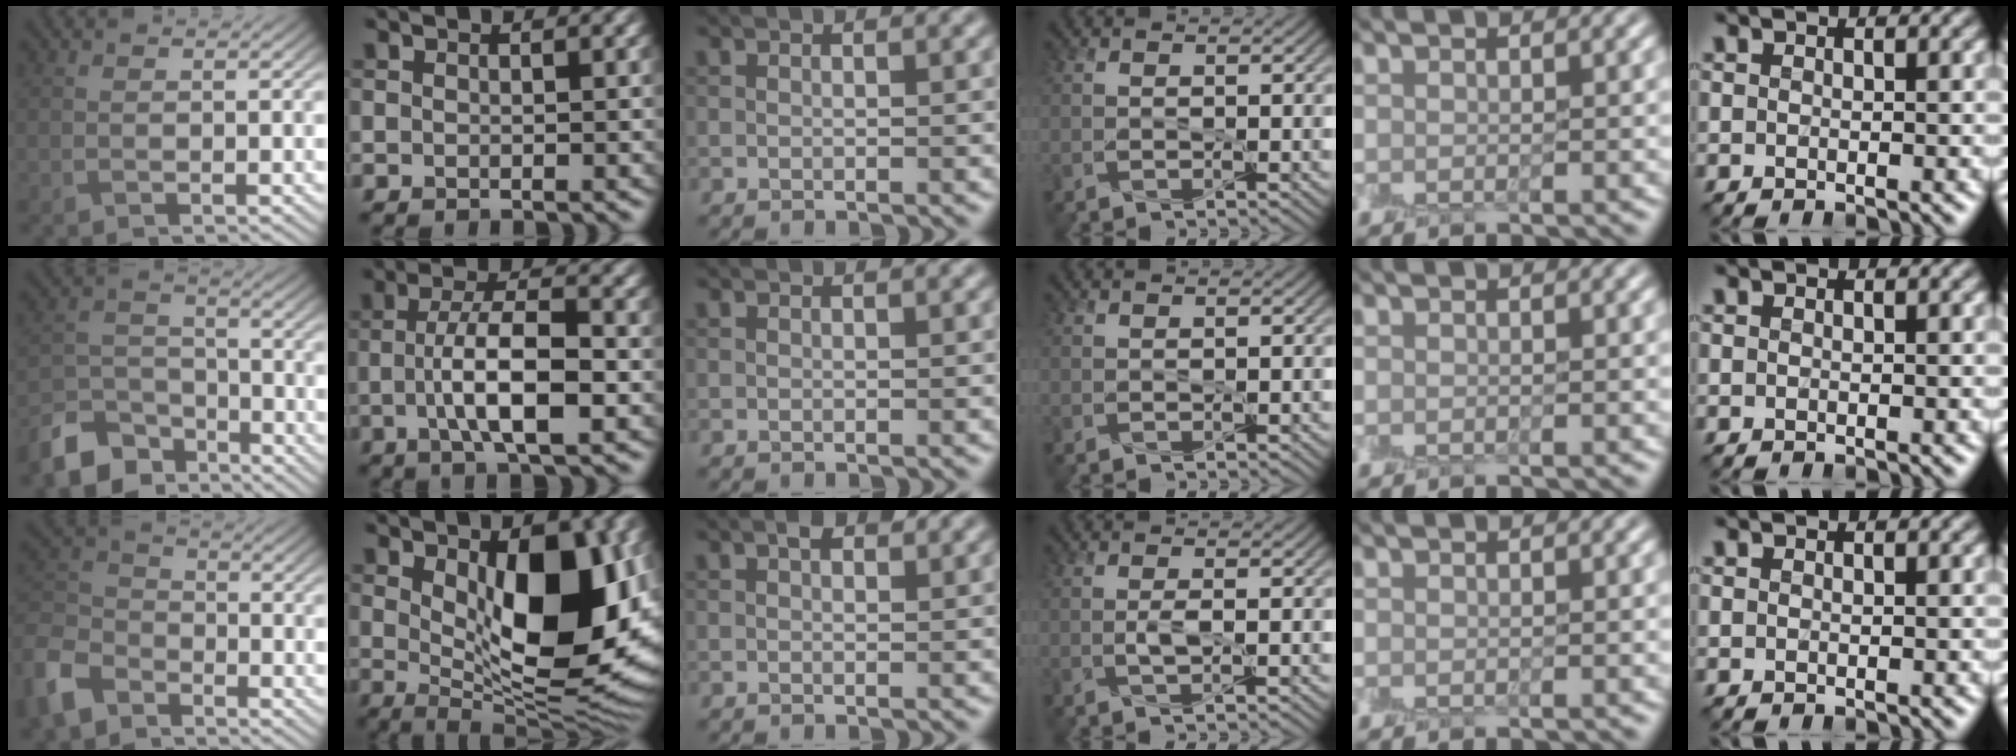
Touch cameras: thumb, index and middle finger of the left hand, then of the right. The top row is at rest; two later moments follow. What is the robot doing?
{"motion": "peel", "object": "lint roller sheet"}